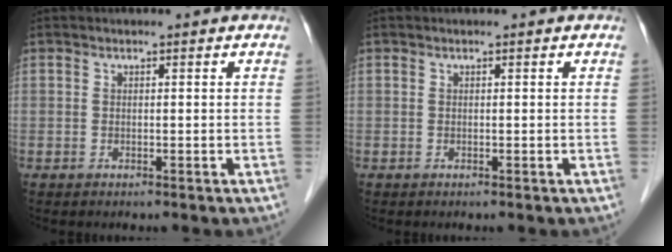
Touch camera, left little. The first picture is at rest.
{"total": 0.0}